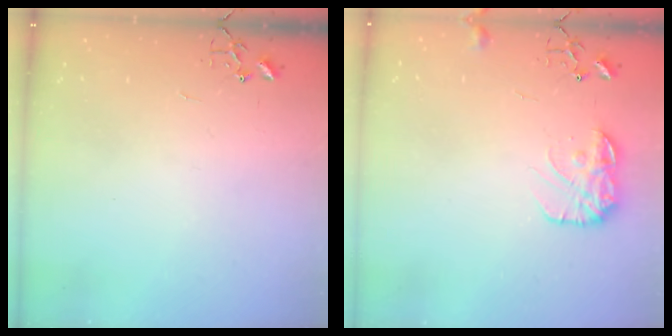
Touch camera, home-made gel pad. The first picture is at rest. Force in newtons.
{"total": 10.7, "press": 10.7, "slide": 0.3}